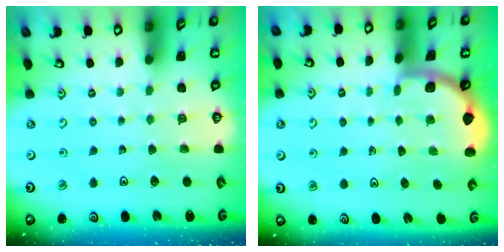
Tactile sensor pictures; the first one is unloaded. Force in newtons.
{"total": 1.7, "press": 1.7, "slide": 0.0}